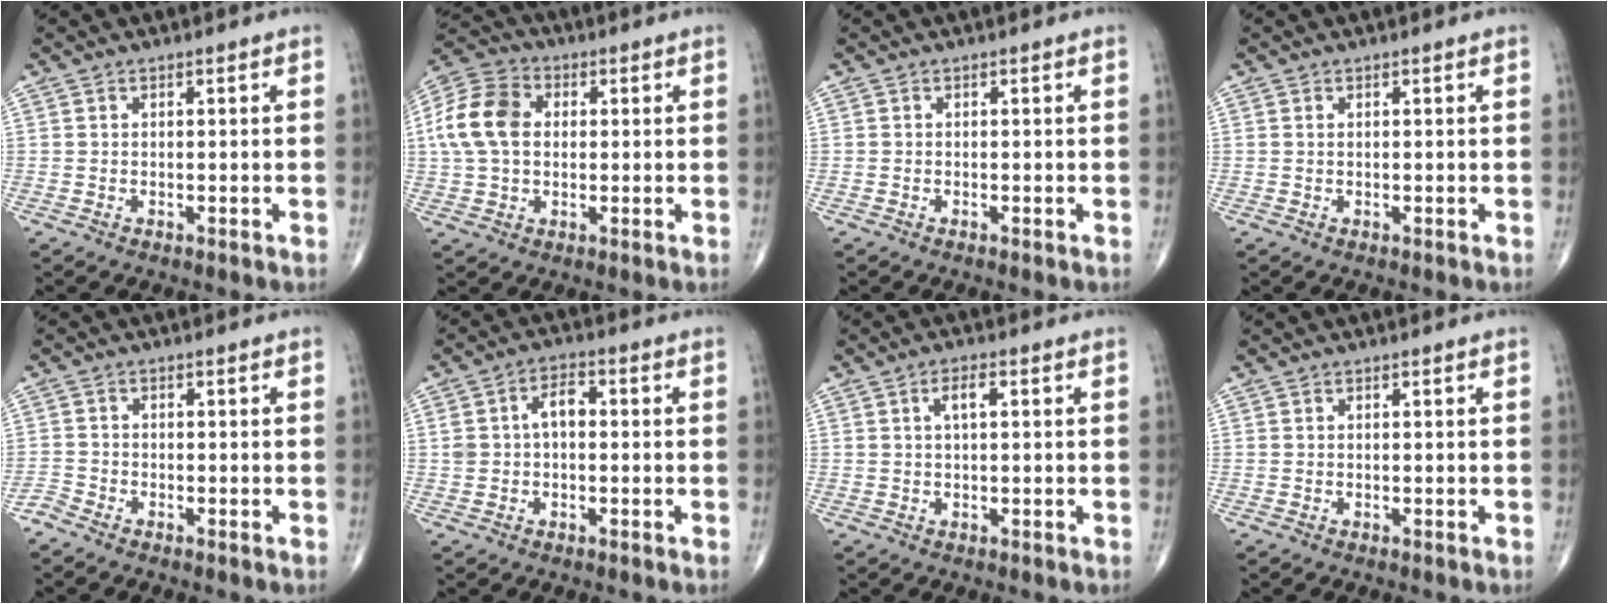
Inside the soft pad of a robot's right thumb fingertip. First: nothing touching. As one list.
[{"total": 12.0, "force": [1.4, 8.6, 8.2], "torque": [-0.158, 0.023, 0.019]}, {"total": 0.0}, {"total": 0.0}, {"total": 1.7, "force": [-1.7, 0.4, 0.2], "torque": [-0.007, -0.007, -0.042]}, {"total": 5.6, "force": [0.3, 3.5, 4.4], "torque": [-0.081, 0.022, 0.002]}, {"total": 2.9, "force": [0.7, 1.0, 2.6], "torque": [-0.044, 0.006, 0.012]}, {"total": 0.0}]